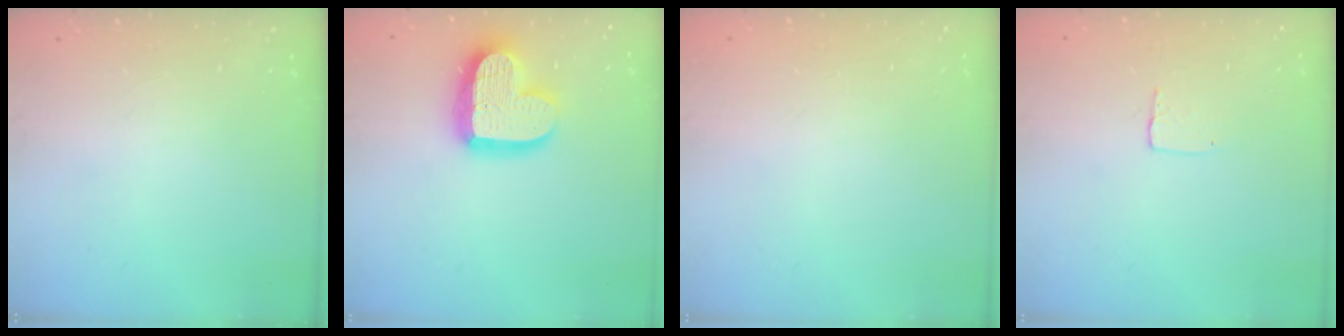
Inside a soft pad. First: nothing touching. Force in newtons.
{"total": 17.0, "press": 16.9, "slide": 1.4}
{"total": 0.0}
{"total": 3.5, "press": 3.5, "slide": 0.2}